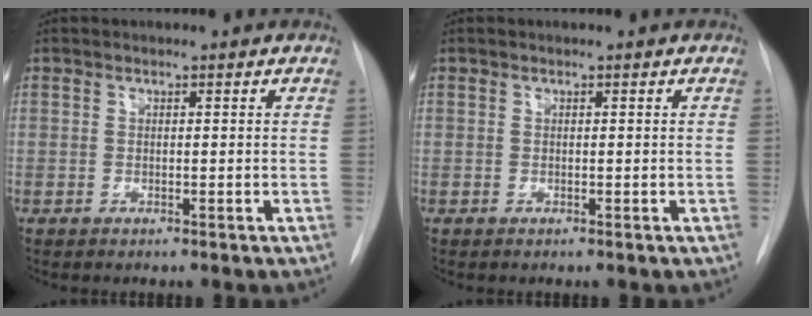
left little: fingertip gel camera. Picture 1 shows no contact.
{"total": 0.0}